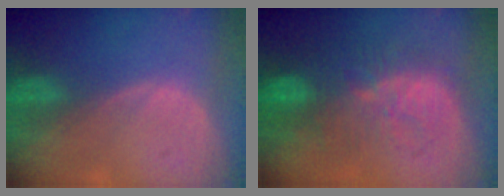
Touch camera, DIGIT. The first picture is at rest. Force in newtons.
{"total": 10.7, "press": 9.9, "slide": 4.2}